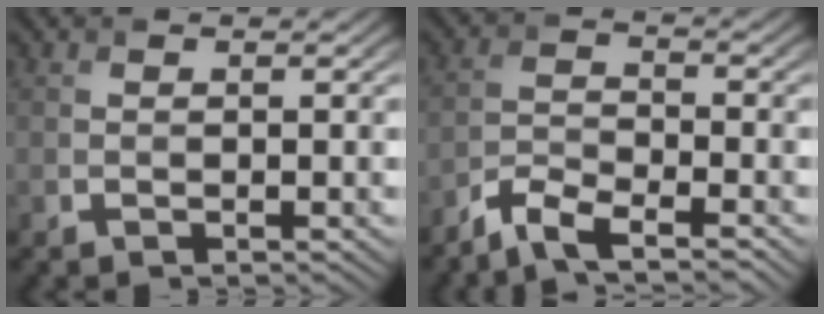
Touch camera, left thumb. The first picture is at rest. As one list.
[{"total": 4.8, "force": [-3.9, 1.0, 2.5], "torque": [-0.056, -0.004, -0.087]}]